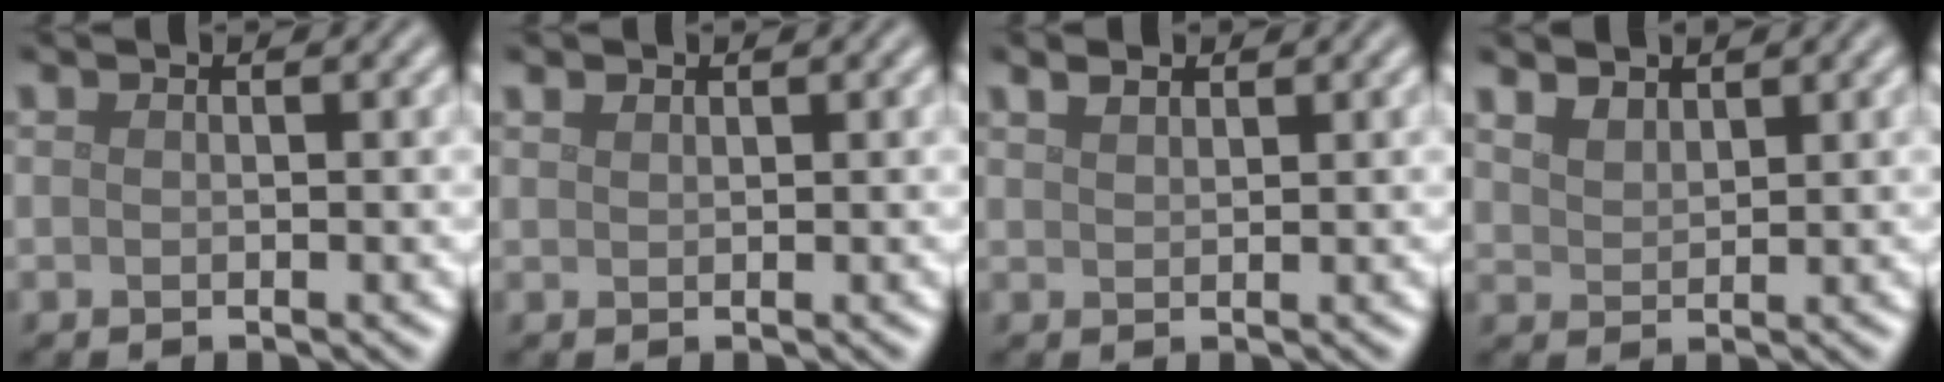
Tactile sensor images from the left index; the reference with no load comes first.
{"total": 0.6, "force": [0.6, 0.3, 0.1], "torque": [-0.005, 0.001, 0.013]}
{"total": 1.2, "force": [1.0, 0.5, 0.5], "torque": [-0.014, 0.004, 0.022]}
{"total": 2.2, "force": [1.8, 1.0, 0.7], "torque": [-0.020, 0.003, 0.040]}